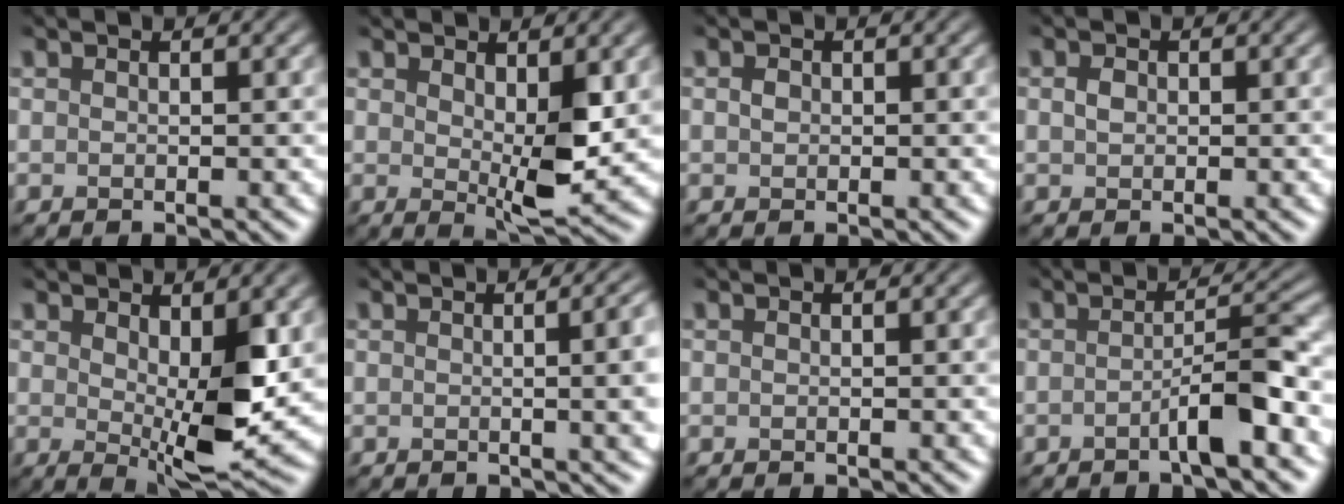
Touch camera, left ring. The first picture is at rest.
{"total": 4.7, "force": [0.9, 1.9, 4.2], "torque": [-0.070, -0.011, 0.019]}
{"total": 0.6, "force": [0.1, 0.5, 0.3], "torque": [-0.006, -0.002, 0.000]}
{"total": 0.9, "force": [0.1, 0.7, 0.6], "torque": [-0.013, 0.000, 0.001]}
{"total": 6.3, "force": [0.9, 2.4, 5.8], "torque": [-0.098, -0.015, 0.020]}
{"total": 7.6, "force": [0.4, 3.4, 6.8], "torque": [-0.030, 0.017, -0.001]}
{"total": 0.0}
{"total": 3.5, "force": [-1.4, 0.4, 3.2], "torque": [-0.051, 0.014, -0.030]}